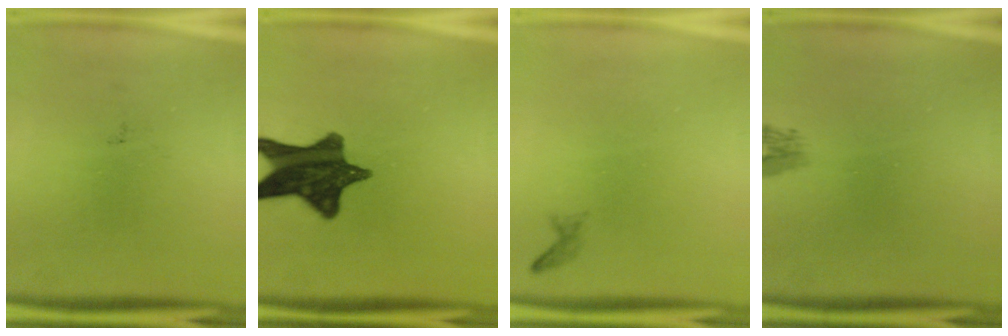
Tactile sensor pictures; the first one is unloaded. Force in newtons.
{"total": 13.5}
{"total": 0.6}
{"total": 1.3}